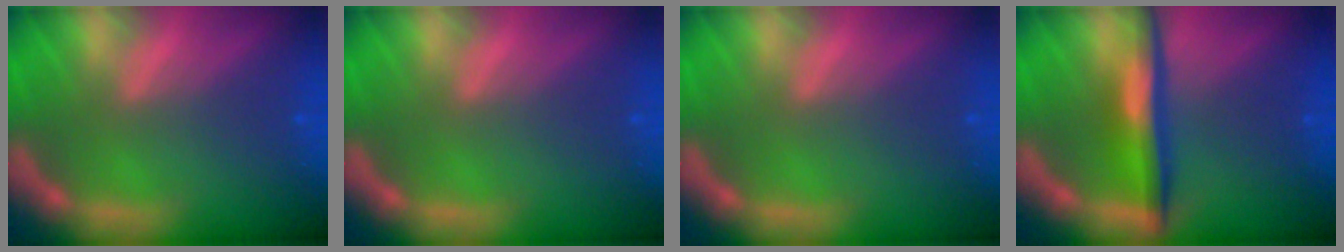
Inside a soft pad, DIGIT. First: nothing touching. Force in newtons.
{"total": 0.0}
{"total": 0.0}
{"total": 5.0}